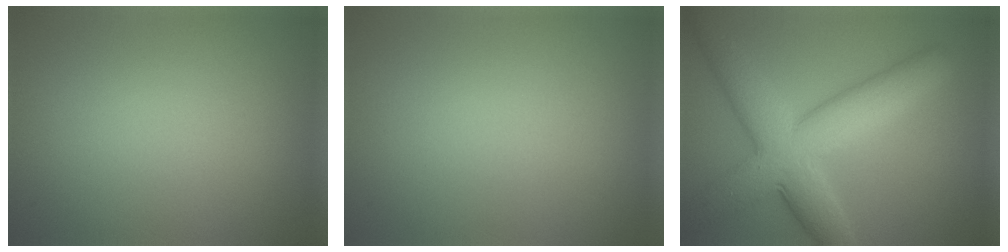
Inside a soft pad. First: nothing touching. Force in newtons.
{"total": 0.0}
{"total": 9.0, "press": 9.0, "slide": 0.0}